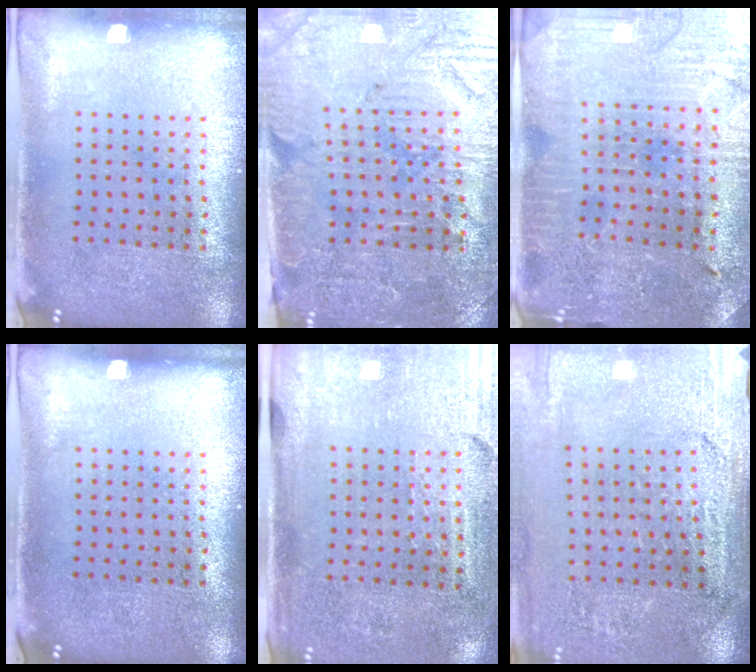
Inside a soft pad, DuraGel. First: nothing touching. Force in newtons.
{"total": 3.7, "press": 3.4, "slide": 1.5}
{"total": 1.5, "press": 1.4, "slide": 0.2}
{"total": 0.0}
{"total": 3.4, "press": 3.0, "slide": 1.6}
{"total": 3.1, "press": 3.1, "slide": 0.3}